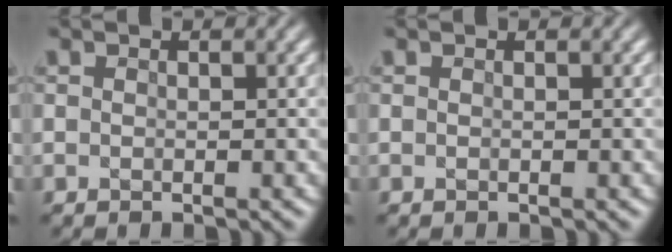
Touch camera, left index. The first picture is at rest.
{"total": 0.0}